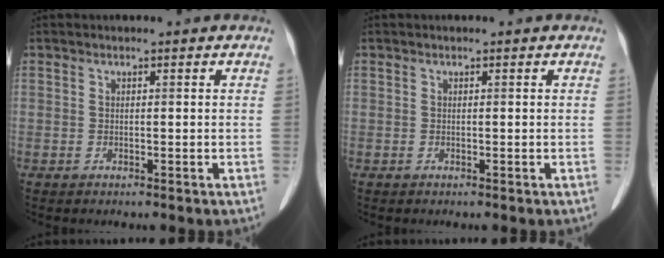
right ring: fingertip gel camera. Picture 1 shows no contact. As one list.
[{"total": 0.0}]